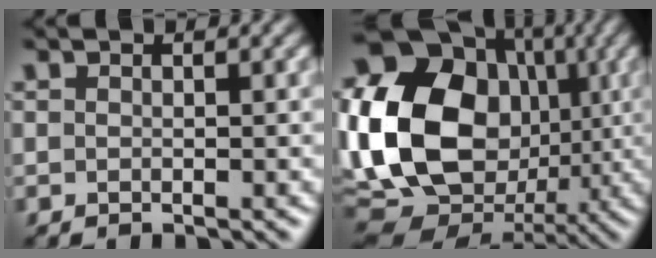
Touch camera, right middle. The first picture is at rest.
{"total": 18.8, "force": [0.7, 15.2, 11.1], "torque": [-0.247, 0.001, 0.010]}